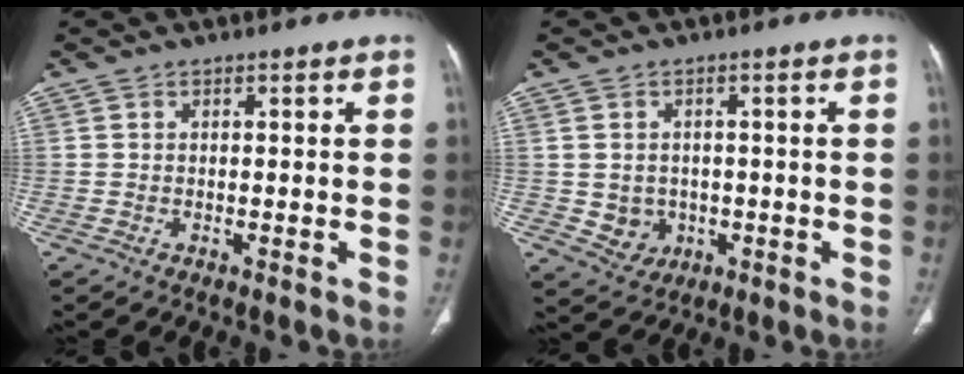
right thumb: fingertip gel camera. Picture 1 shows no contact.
{"total": 4.8, "force": [-0.6, 4.3, 2.0], "torque": [-0.015, 0.003, 0.005]}